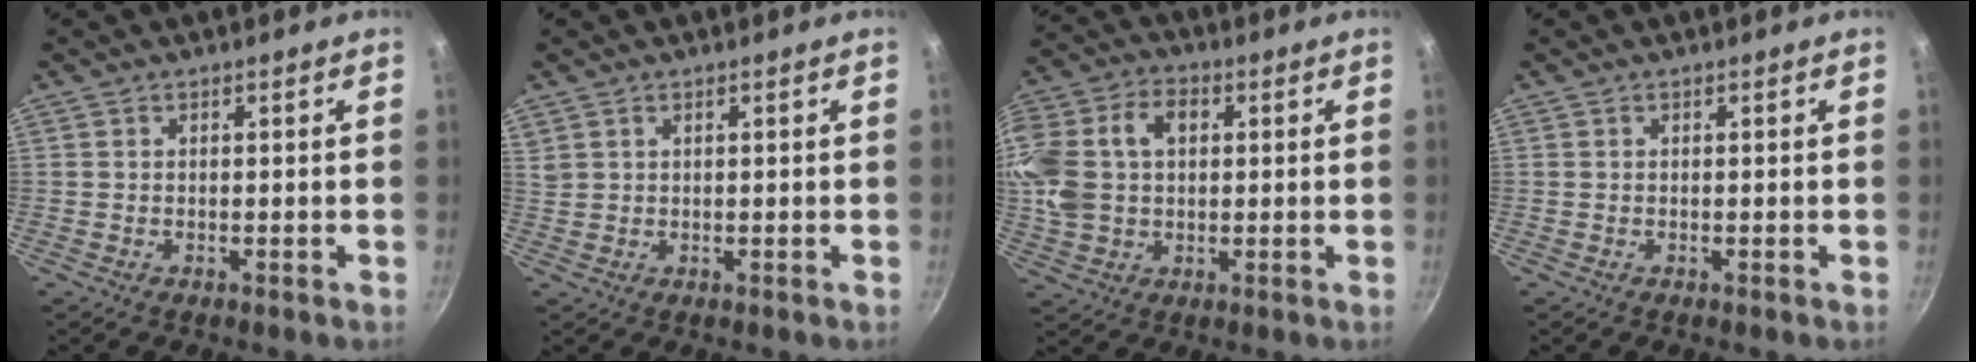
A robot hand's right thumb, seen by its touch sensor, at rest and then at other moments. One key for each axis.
{"total": 1.7, "fx": 1.1, "fy": 1.2, "fz": 0.6, "tx": -0.006, "ty": 0.003, "tz": 0.024}
{"total": 18.9, "fx": 3.3, "fy": 13.9, "fz": 12.3, "tx": -0.272, "ty": 0.036, "tz": 0.054}
{"total": 0.0}